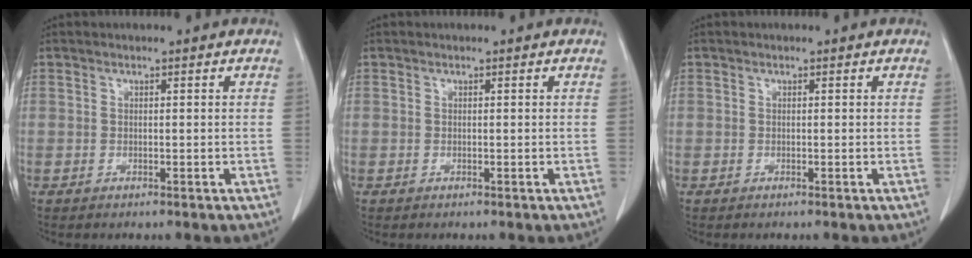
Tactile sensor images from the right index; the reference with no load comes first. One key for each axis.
{"total": 0.0}
{"total": 0.0}